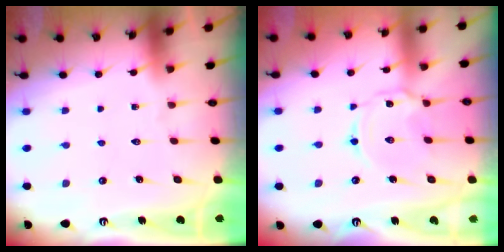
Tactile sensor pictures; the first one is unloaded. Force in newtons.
{"total": 3.2, "press": 3.2, "slide": 0.3}